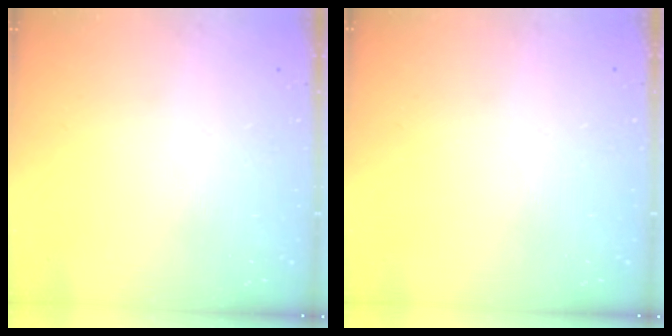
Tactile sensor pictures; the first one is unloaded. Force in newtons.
{"total": 0.0}